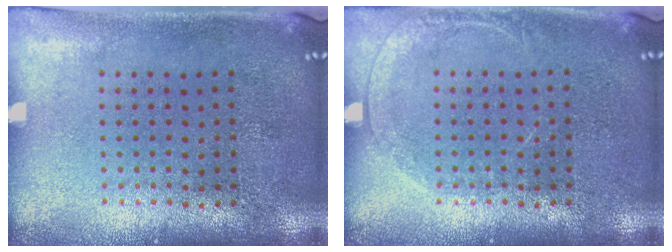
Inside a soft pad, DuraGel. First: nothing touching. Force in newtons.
{"total": 1.2, "press": 1.1, "slide": 0.1}